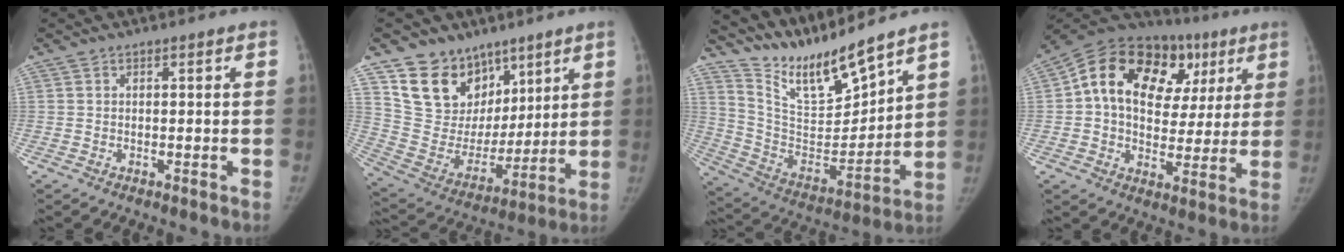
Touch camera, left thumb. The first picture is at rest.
{"total": 16.9, "force": [10.6, 12.0, 5.5], "torque": [-0.051, -0.059, 0.209]}
{"total": 15.6, "force": [13.9, 2.0, 6.8], "torque": [-0.096, -0.088, 0.278]}
{"total": 23.1, "force": [7.5, 15.5, 15.4], "torque": [-0.209, 0.042, 0.115]}